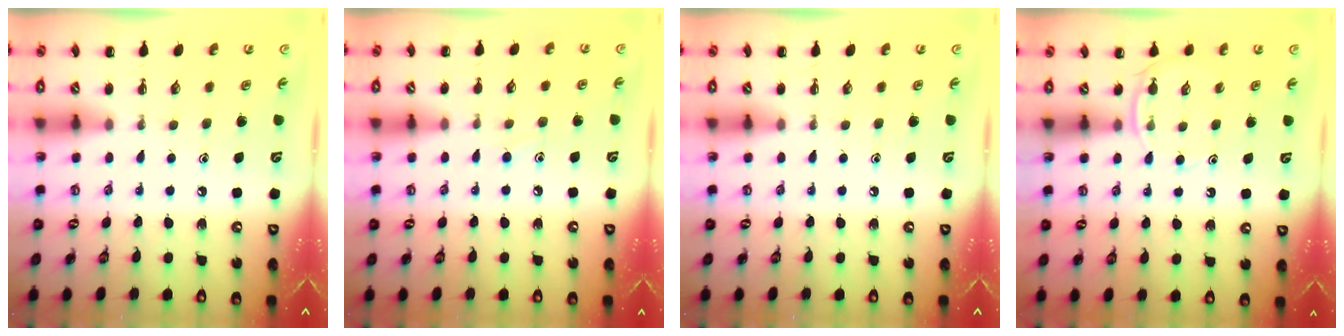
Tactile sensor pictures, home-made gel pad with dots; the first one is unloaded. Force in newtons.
{"total": 5.9, "press": 5.4, "slide": 2.3}
{"total": 0.0}
{"total": 4.9, "press": 4.8, "slide": 1.2}